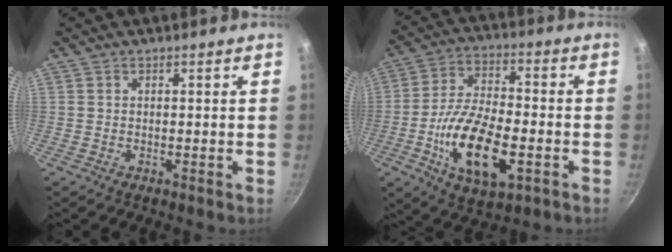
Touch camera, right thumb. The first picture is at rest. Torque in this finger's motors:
{"motor_torque": [0.06, 1.07, 1.10, 0.06, 0.23]}